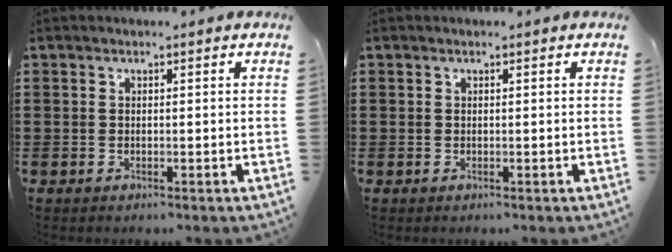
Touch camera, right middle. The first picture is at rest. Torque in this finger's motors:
{"motor_torque": [-0.03, 0.03, 0.05, -0.01]}